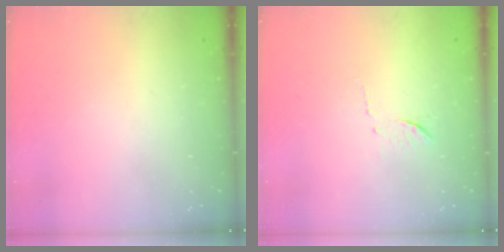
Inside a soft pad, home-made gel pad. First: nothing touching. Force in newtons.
{"total": 6.3, "press": 6.3, "slide": 0.7}